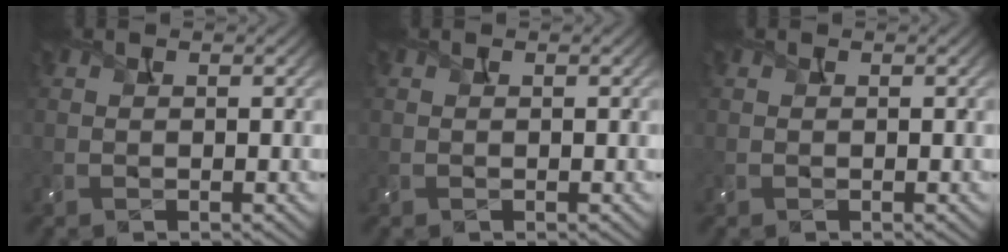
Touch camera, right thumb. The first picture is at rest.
{"total": 0.0}
{"total": 0.0}